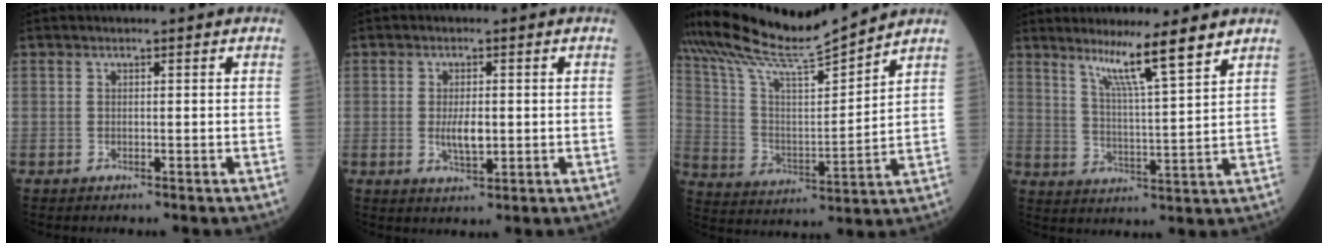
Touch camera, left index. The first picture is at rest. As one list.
[{"total": 3.7, "force": [-0.2, 1.4, 3.5], "torque": [-0.069, -0.005, -0.001]}, {"total": 13.0, "force": [12.5, -1.1, 3.5], "torque": [-0.084, -0.005, 0.233]}, {"total": 8.4, "force": [6.4, -1.1, 5.4], "torque": [-0.097, -0.008, 0.112]}]